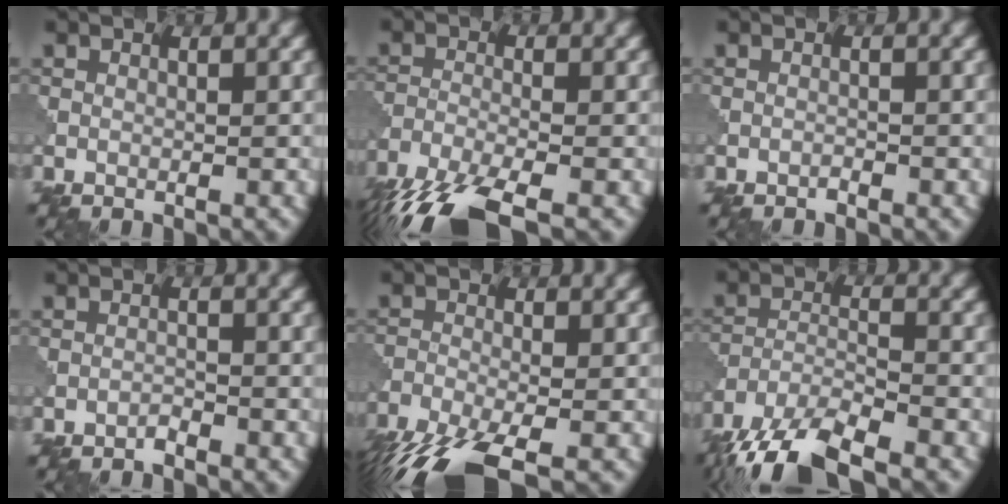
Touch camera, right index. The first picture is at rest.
{"total": 8.5, "force": [-6.3, 2.3, 5.3], "torque": [-0.119, -0.018, -0.122]}
{"total": 0.6, "force": [-0.6, -0.1, 0.0], "torque": [-0.001, 0.003, -0.007]}
{"total": 0.9, "force": [-0.9, -0.2, 0.1], "torque": [-0.003, 0.005, -0.013]}
{"total": 8.9, "force": [-6.0, 3.1, 5.8], "torque": [-0.132, -0.026, -0.114]}
{"total": 8.8, "force": [-7.2, 2.1, 4.6], "torque": [-0.092, -0.006, -0.136]}